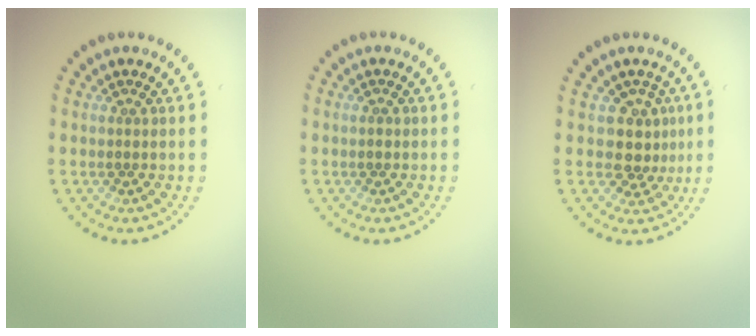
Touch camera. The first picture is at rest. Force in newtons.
{"total": 0.7, "press": 0.7, "slide": 0.1}
{"total": 2.8, "press": 2.2, "slide": 1.7}